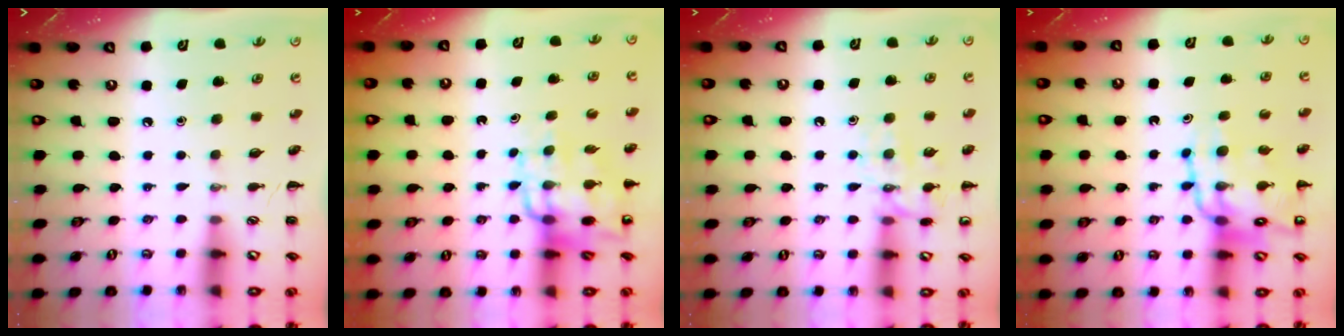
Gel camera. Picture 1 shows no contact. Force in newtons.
{"total": 12.9, "press": 12.5, "slide": 3.4}
{"total": 12.0, "press": 11.9, "slide": 0.8}
{"total": 13.0, "press": 12.6, "slide": 3.3}